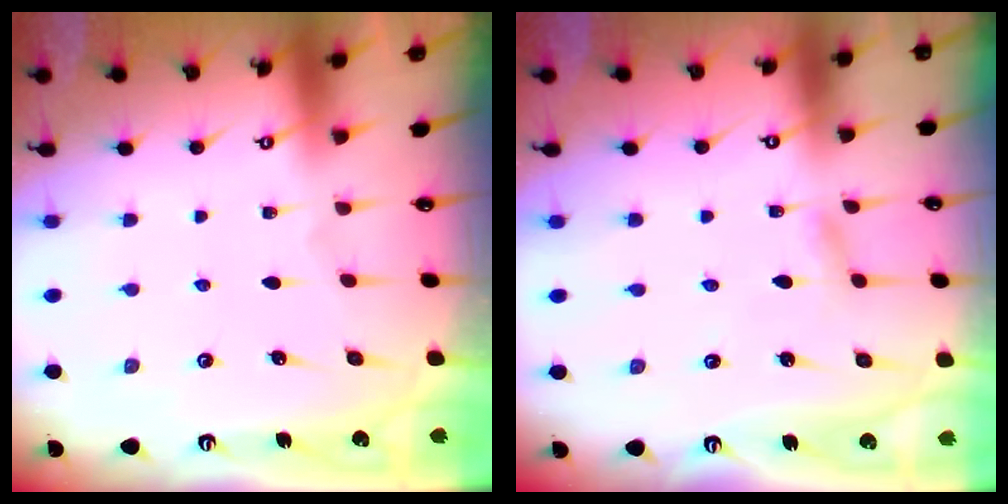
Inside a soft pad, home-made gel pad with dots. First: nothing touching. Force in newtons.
{"total": 1.8, "press": 1.7, "slide": 0.2}